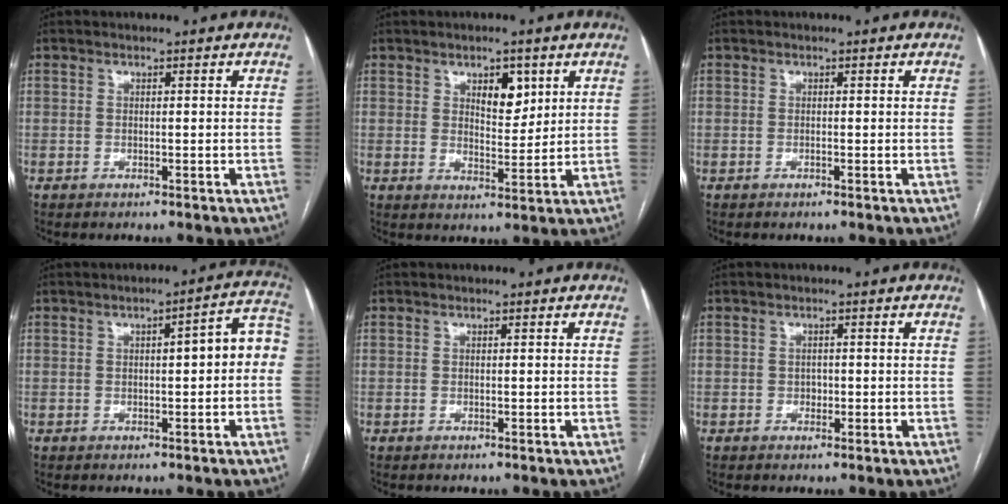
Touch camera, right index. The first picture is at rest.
{"total": 5.2, "force": [2.6, 2.4, 3.9], "torque": [-0.058, -0.002, 0.042]}
{"total": 0.0}
{"total": 6.9, "force": [0.2, 1.6, 6.7], "torque": [-0.078, 0.035, -0.003]}
{"total": 0.0}
{"total": 1.0, "force": [-0.3, 0.9, 0.5], "torque": [-0.005, 0.004, -0.004]}